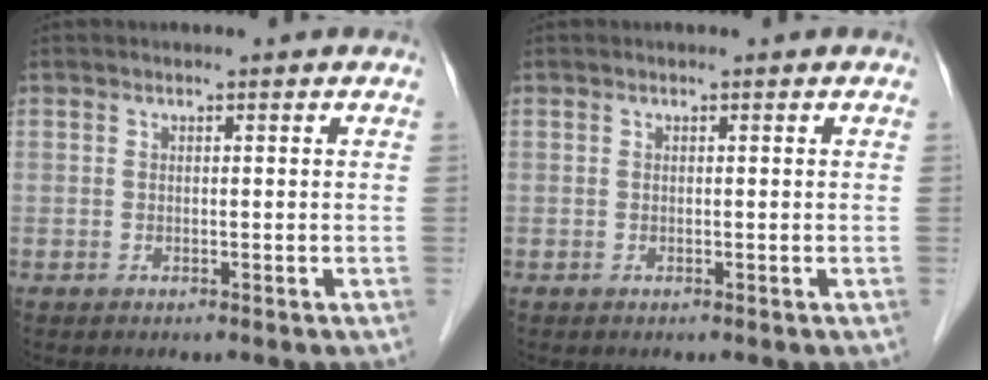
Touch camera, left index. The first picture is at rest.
{"total": 0.0}